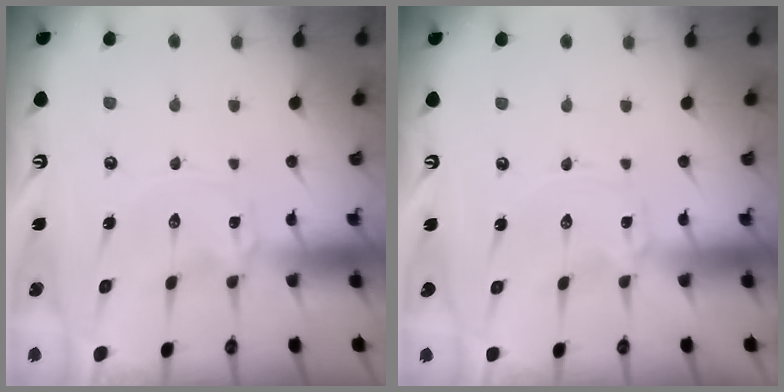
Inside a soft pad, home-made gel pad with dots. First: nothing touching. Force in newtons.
{"total": 0.0}